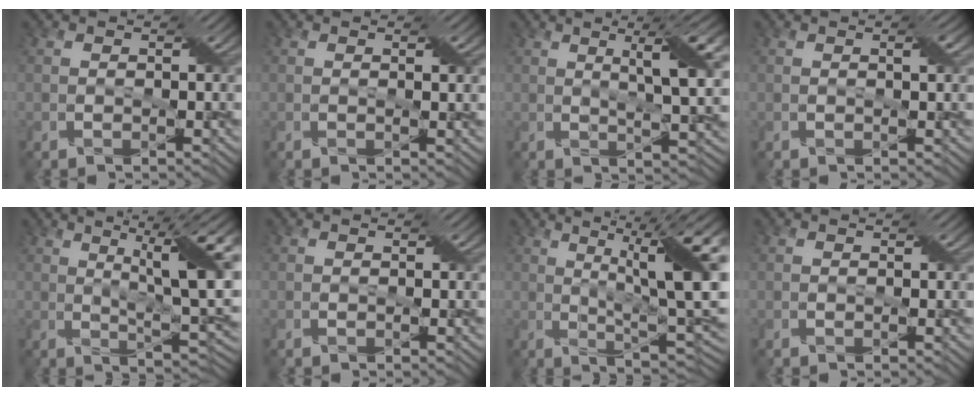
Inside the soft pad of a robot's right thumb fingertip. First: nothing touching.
{"total": 1.3, "force": [0.4, 0.1, 1.2], "torque": [-0.018, 0.002, 0.007]}
{"total": 8.3, "force": [2.6, 1.4, 7.8], "torque": [-0.122, 0.013, 0.043]}
{"total": 0.8, "force": [0.3, 0.0, 0.8], "torque": [-0.015, 0.003, 0.004]}
{"total": 13.5, "force": [4.4, 3.1, 12.4], "torque": [-0.181, 0.019, 0.073]}
{"total": 0.0}
{"total": 15.2, "force": [4.6, 4.0, 13.9], "torque": [-0.194, 0.025, 0.074]}
{"total": 0.0}